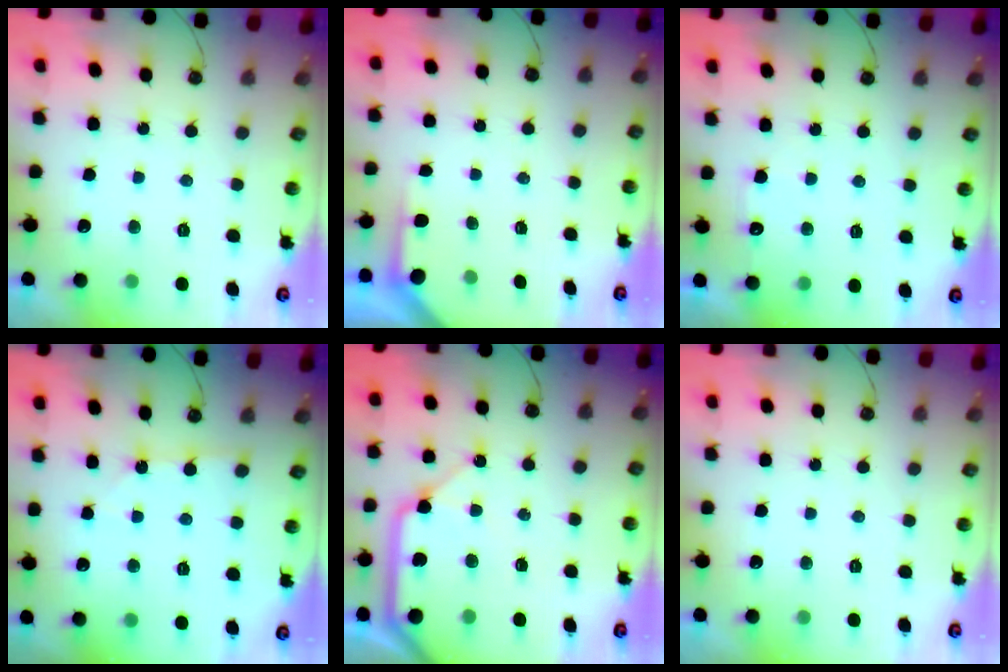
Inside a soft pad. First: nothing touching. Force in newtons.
{"total": 1.7, "press": 1.7, "slide": 0.2}
{"total": 5.4, "press": 5.4, "slide": 0.6}
{"total": 2.2, "press": 2.2, "slide": 0.4}
{"total": 13.2, "press": 13.1, "slide": 1.6}
{"total": 0.0}